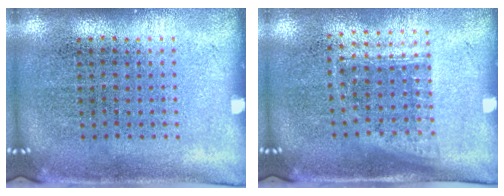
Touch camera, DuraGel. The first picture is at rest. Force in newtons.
{"total": 1.1, "press": 0.8, "slide": 0.8}